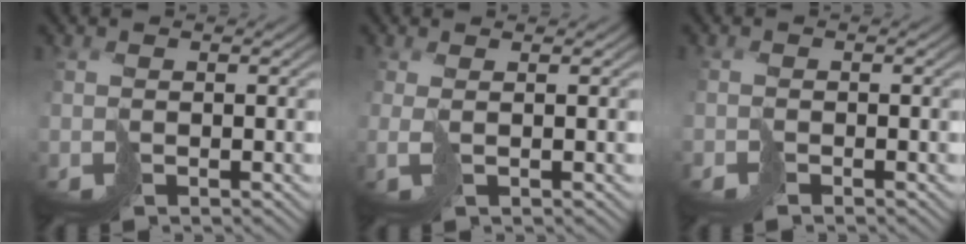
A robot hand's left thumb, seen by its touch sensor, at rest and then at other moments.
{"total": 1.5, "force": [0.1, 0.4, 1.5], "torque": [-0.029, 0.003, 0.002]}
{"total": 0.8, "force": [-0.8, 0.1, 0.1], "torque": [-0.004, -0.002, -0.019]}